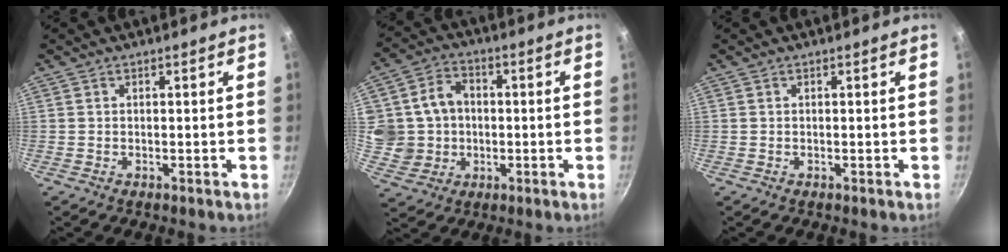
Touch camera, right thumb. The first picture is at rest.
{"total": 10.8, "force": [0.6, 9.8, 4.5], "torque": [-0.055, 0.011, 0.018]}
{"total": 0.0}